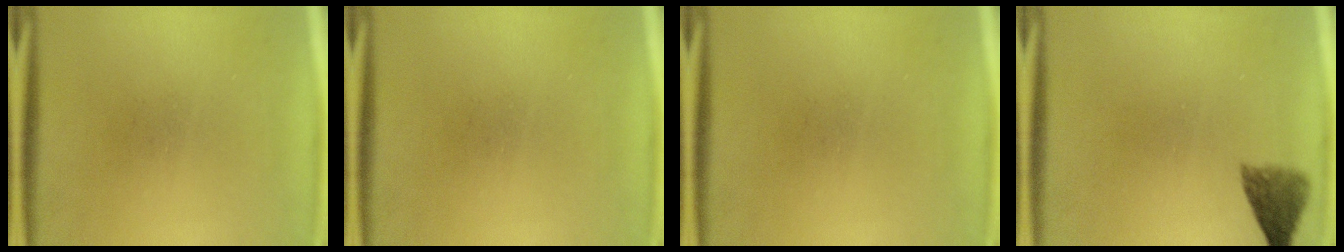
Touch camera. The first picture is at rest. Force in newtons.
{"total": 0.0}
{"total": 0.0}
{"total": 3.7}